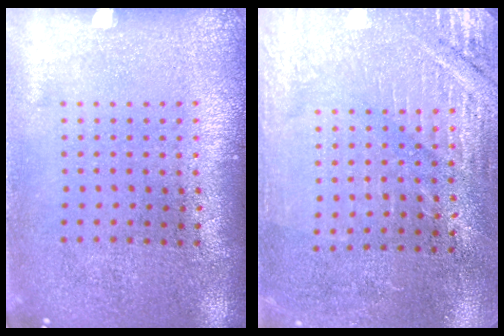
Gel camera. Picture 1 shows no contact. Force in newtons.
{"total": 2.9, "press": 2.8, "slide": 0.7}